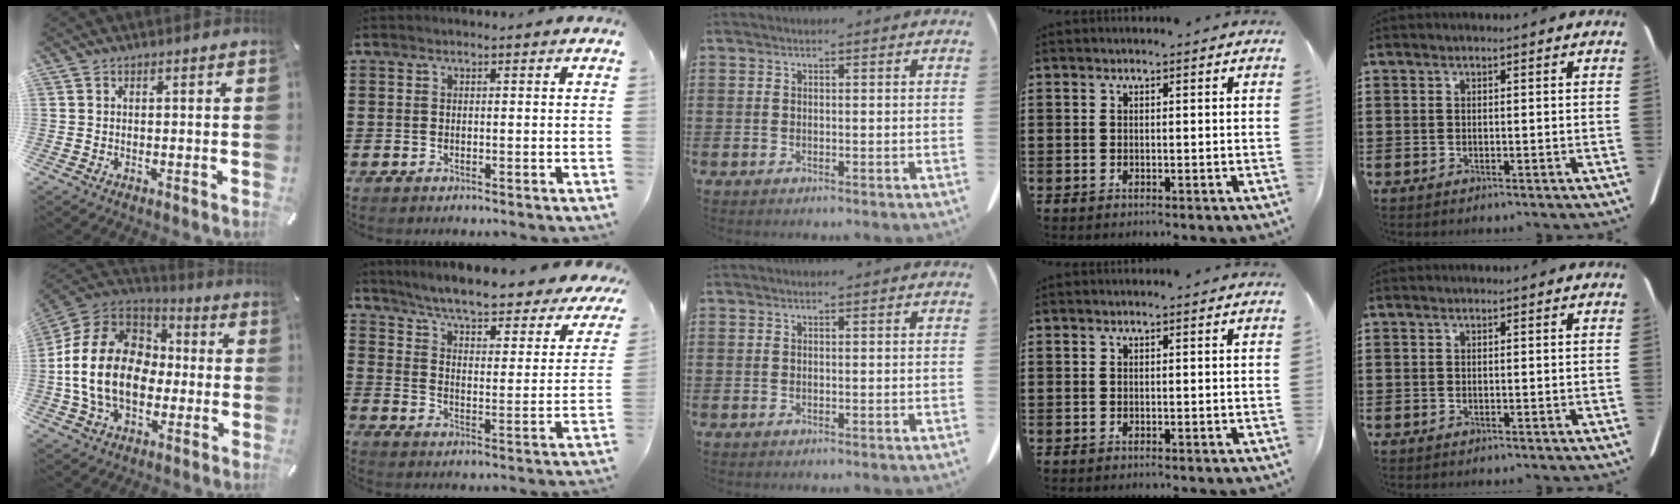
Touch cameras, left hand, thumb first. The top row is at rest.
{"thumb": {"total": 19.3, "force": [-3.1, 14.6, 12.2], "torque": [-0.248, 0.031, -0.055]}, "index": {"total": 5.4, "force": [4.8, -0.3, 2.4], "torque": [-0.068, -0.041, 0.075]}}